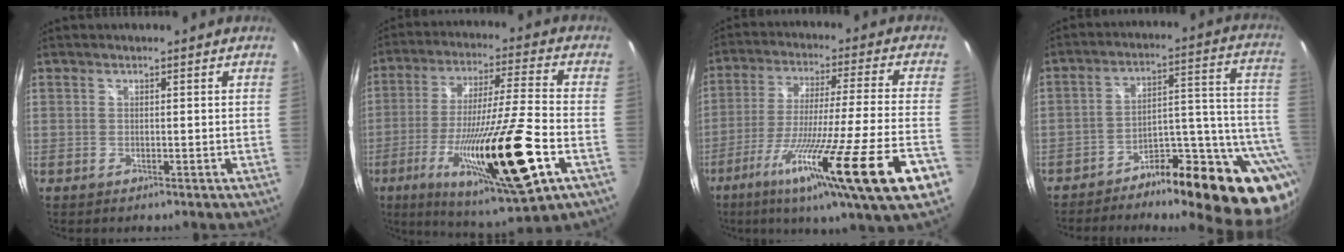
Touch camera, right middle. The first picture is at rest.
{"total": 24.8, "force": [-9.6, 3.3, 22.6], "torque": [-0.417, -0.065, -0.157]}
{"total": 23.0, "force": [-12.5, -1.0, 19.3], "torque": [-0.318, -0.085, -0.201]}
{"total": 22.5, "force": [-15.4, 6.3, 15.2], "torque": [-0.145, 0.015, -0.214]}